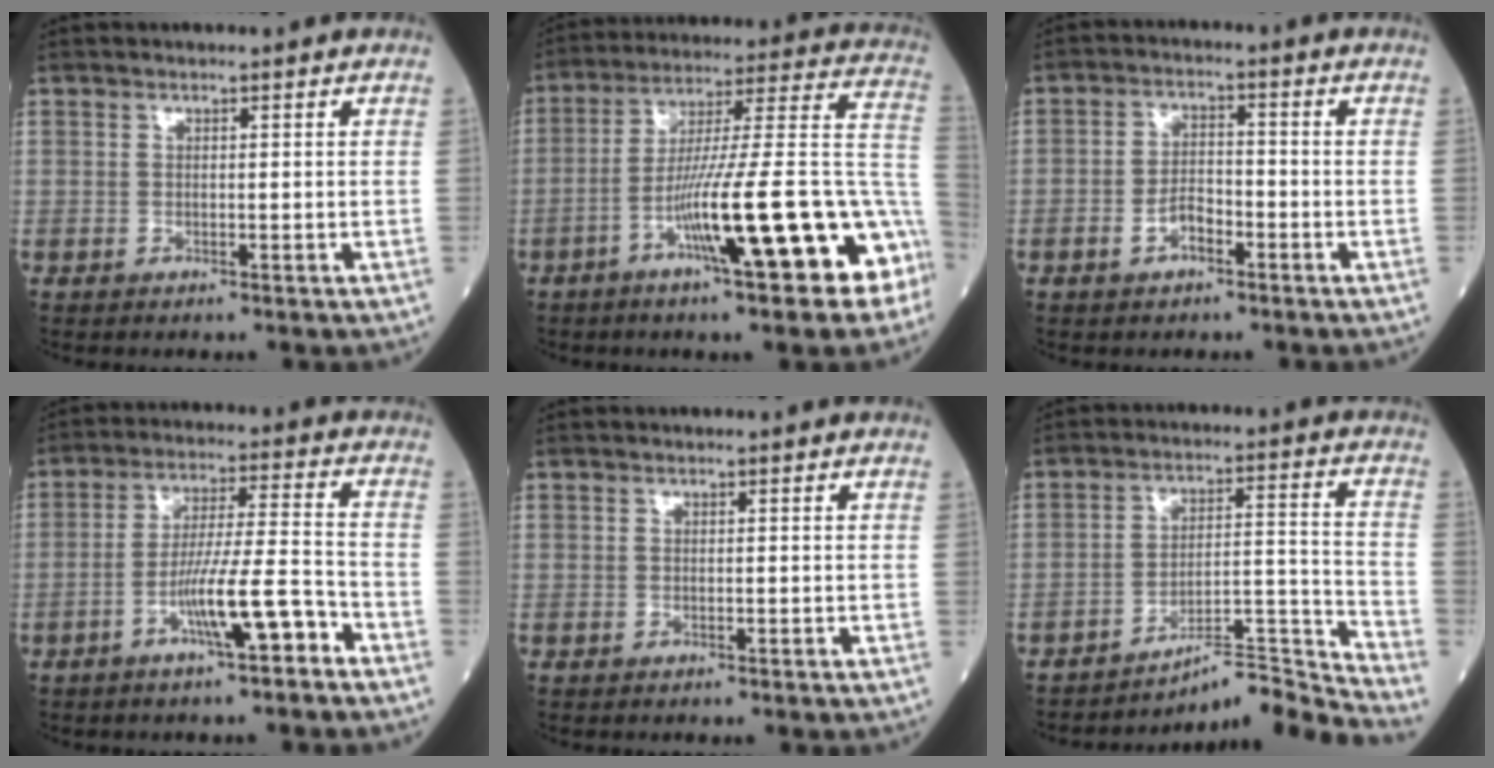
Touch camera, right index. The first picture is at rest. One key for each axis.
{"total": 20.5, "fx": -8.8, "fy": 1.2, "fz": 18.5, "tx": -0.240, "ty": 0.005, "tz": -0.138}
{"total": 4.0, "fx": -2.1, "fy": 2.0, "fz": 2.8, "tx": -0.055, "ty": 0.007, "tz": -0.039}
{"total": 9.1, "fx": -4.9, "fy": 0.5, "fz": 7.7, "tx": -0.137, "ty": 0.009, "tz": -0.081}
{"total": 0.0}
{"total": 11.2, "fx": -10.7, "fy": -3.4, "fz": 0.6, "tx": 0.006, "ty": 0.047, "tz": -0.171}